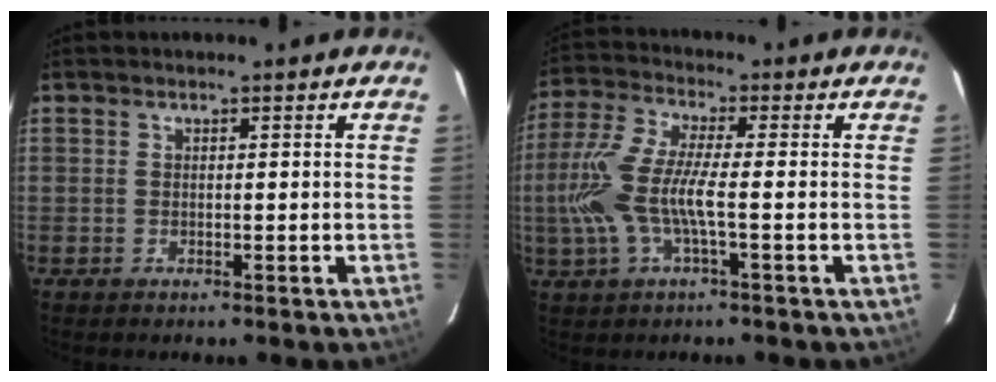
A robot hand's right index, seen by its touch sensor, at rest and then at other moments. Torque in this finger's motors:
{"motor_torque": [0.44, -0.12, 0.33, 0.19]}